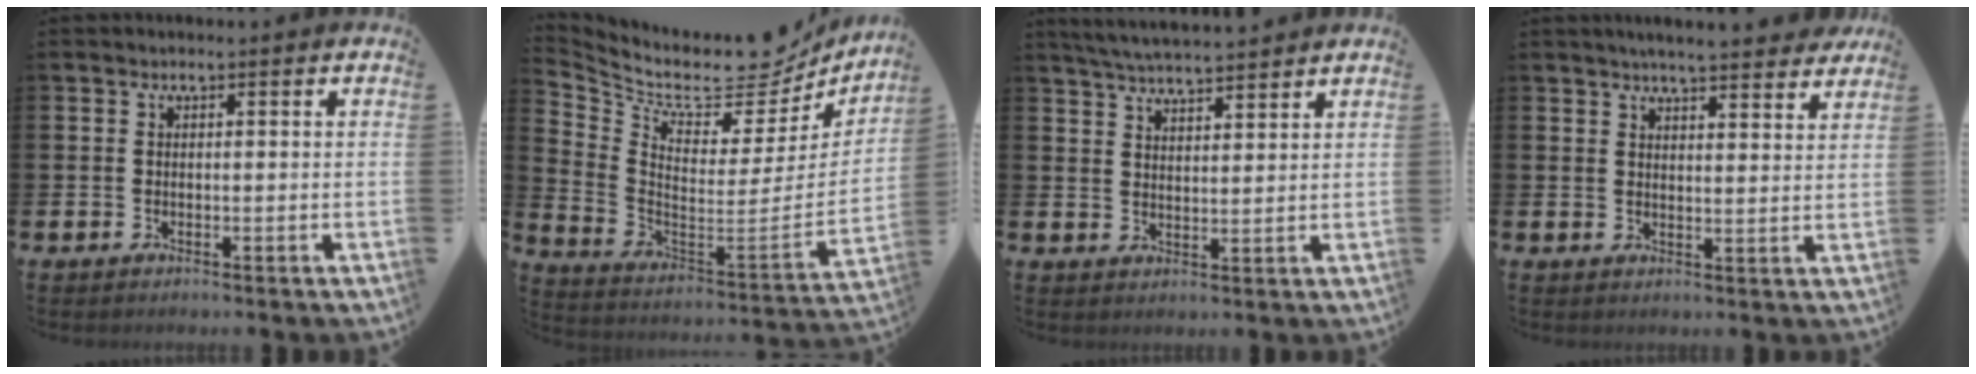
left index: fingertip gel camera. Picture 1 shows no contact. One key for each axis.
{"total": 6.9, "fx": 5.5, "fy": 3.0, "fz": 2.8, "tx": -0.078, "ty": -0.059, "tz": 0.085}
{"total": 4.9, "fx": 4.8, "fy": 0.0, "fz": 0.6, "tx": -0.034, "ty": -0.020, "tz": 0.088}
{"total": 5.1, "fx": 4.9, "fy": -0.1, "fz": 1.2, "tx": -0.022, "ty": -0.029, "tz": 0.086}